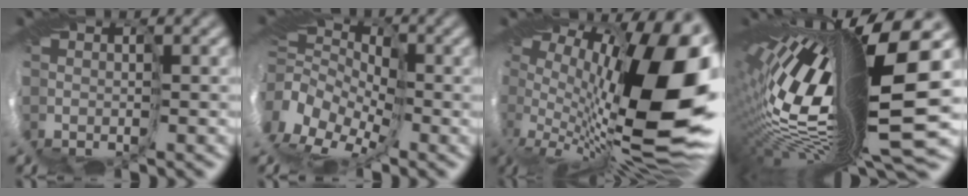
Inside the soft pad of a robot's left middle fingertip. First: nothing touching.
{"total": 7.6, "force": [-2.2, 5.0, 5.3], "torque": [-0.107, 0.010, -0.038]}
{"total": 15.4, "force": [1.0, 4.6, 14.7], "torque": [-0.207, 0.007, 0.020]}
{"total": 17.8, "force": [1.3, 4.5, 17.2], "torque": [-0.314, -0.021, 0.029]}